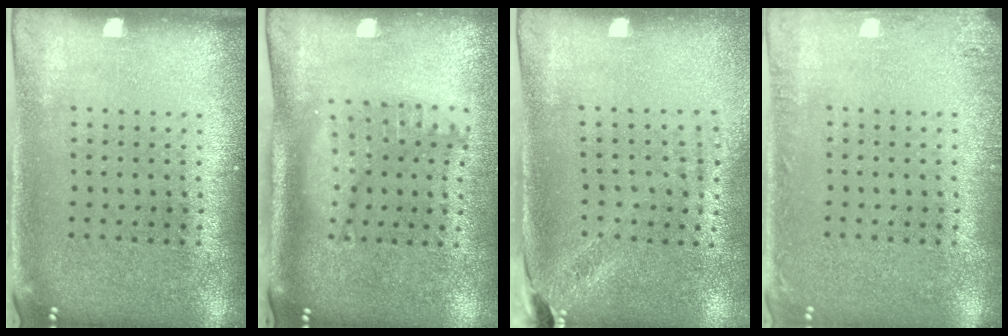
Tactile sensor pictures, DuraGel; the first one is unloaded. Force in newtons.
{"total": 1.4, "press": 1.3, "slide": 0.4}
{"total": 1.9, "press": 1.6, "slide": 1.1}
{"total": 1.4, "press": 1.4, "slide": 0.1}